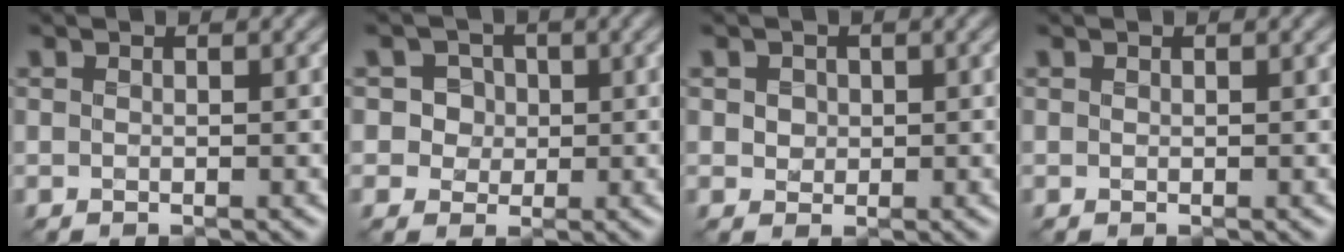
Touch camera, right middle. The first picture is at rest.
{"total": 3.9, "force": [1.2, 3.3, 1.6], "torque": [-0.024, 0.005, 0.013]}
{"total": 2.4, "force": [0.8, 1.9, 1.2], "torque": [-0.039, 0.004, 0.019]}
{"total": 0.0}